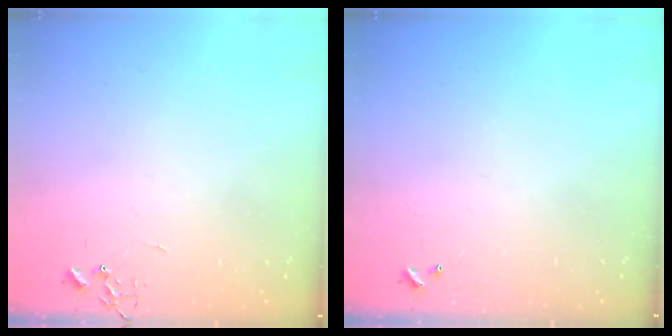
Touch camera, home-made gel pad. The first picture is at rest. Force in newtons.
{"total": 0.0}